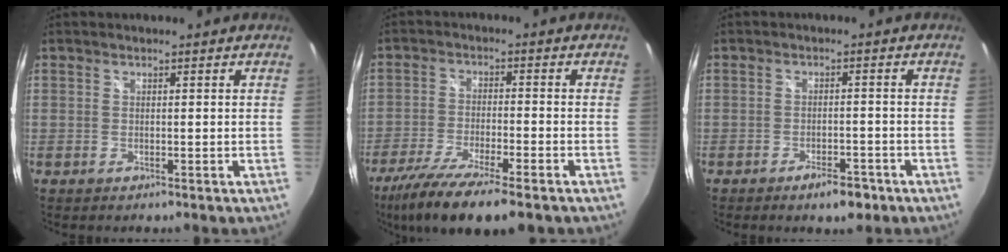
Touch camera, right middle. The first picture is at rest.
{"total": 14.3, "force": [-10.6, 2.3, 9.3], "torque": [-0.194, -0.043, -0.186]}
{"total": 4.4, "force": [-3.0, 1.9, 2.7], "torque": [-0.049, 0.001, -0.039]}